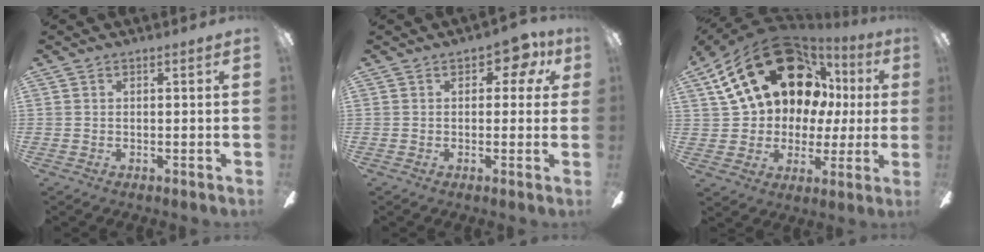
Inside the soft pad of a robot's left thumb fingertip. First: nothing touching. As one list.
[{"total": 5.6, "force": [2.6, 3.4, 3.6], "torque": [-0.043, -0.002, 0.043]}, {"total": 25.8, "force": [12.5, 16.7, 15.1], "torque": [-0.275, -0.055, 0.244]}]